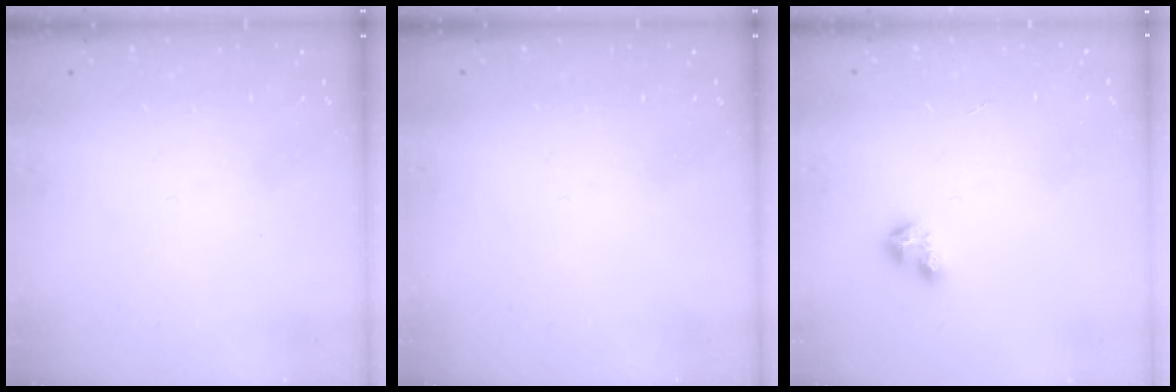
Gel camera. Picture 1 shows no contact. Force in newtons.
{"total": 0.0}
{"total": 3.2, "press": 3.2, "slide": 0.4}